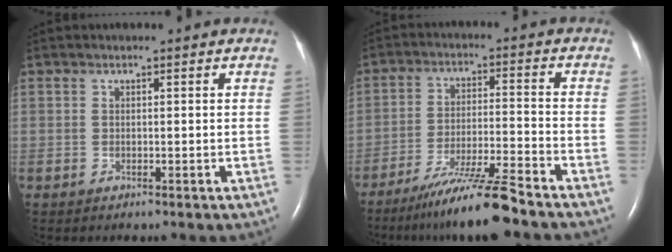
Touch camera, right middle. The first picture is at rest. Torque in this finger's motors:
{"motor_torque": [1.11, -1.03, 0.45, 0.14]}